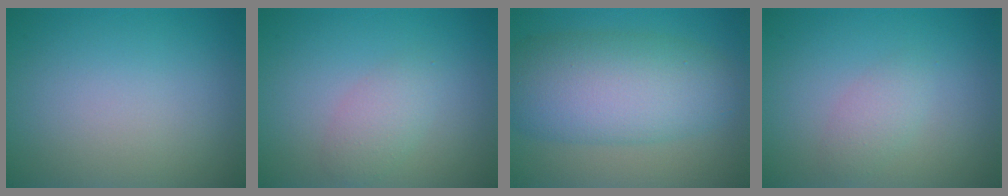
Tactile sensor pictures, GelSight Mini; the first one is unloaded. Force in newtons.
{"total": 2.1, "press": 2.1, "slide": 0.0}
{"total": 8.8, "press": 8.8, "slide": 0.2}
{"total": 1.7, "press": 1.7, "slide": 0.1}